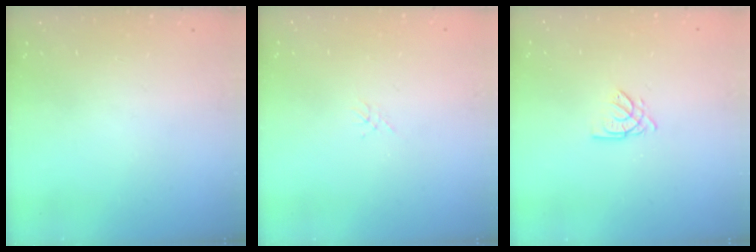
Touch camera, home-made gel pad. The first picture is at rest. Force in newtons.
{"total": 0.0}
{"total": 2.6, "press": 2.6, "slide": 0.1}